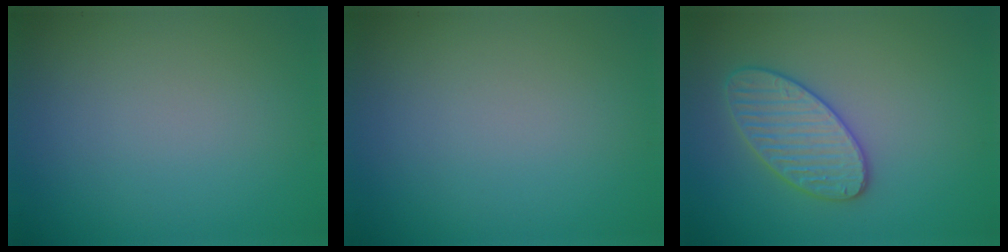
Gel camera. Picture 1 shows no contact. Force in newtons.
{"total": 0.0}
{"total": 3.6, "press": 3.6, "slide": 0.2}